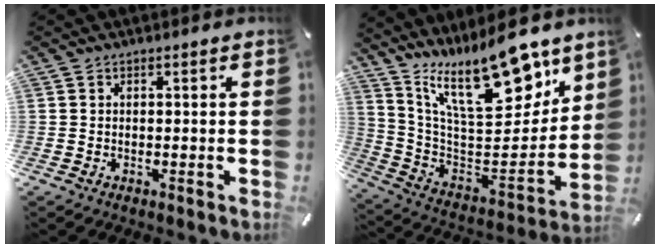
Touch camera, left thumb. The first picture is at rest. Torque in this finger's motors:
{"motor_torque": [3.31, 1.24, 0.58, -0.62, 0.19]}